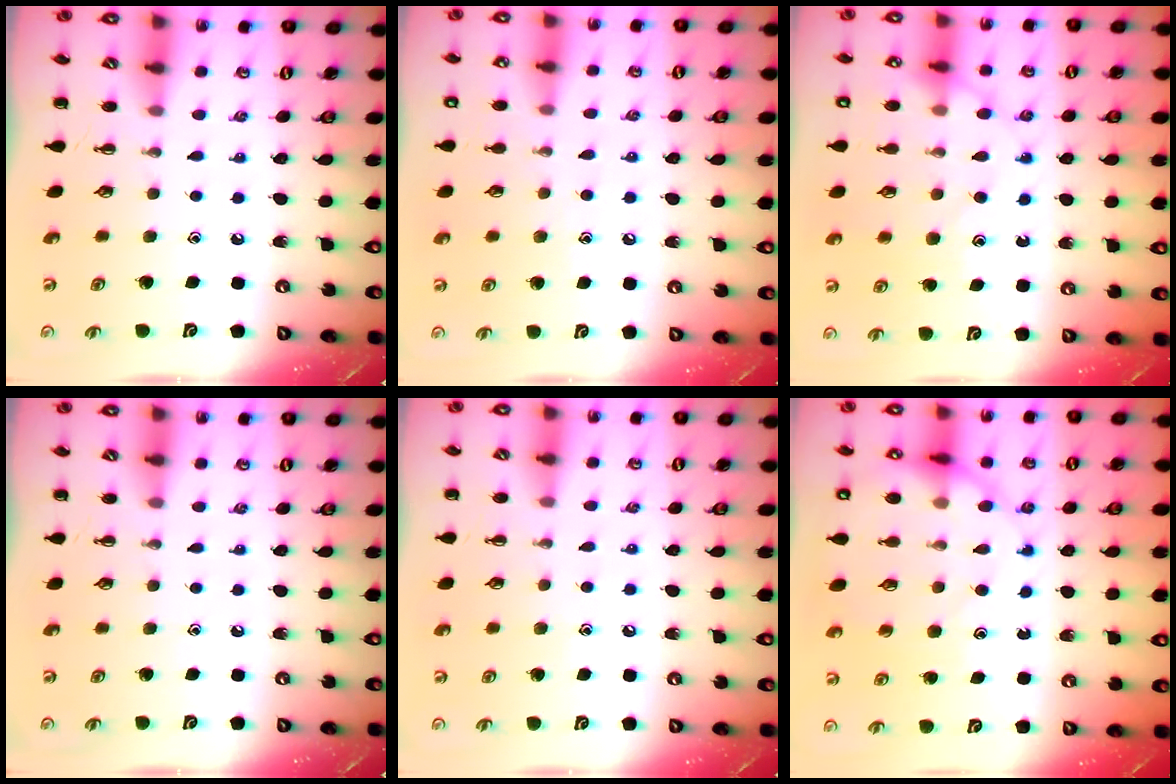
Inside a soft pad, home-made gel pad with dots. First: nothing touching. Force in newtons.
{"total": 7.8, "press": 7.5, "slide": 2.0}
{"total": 13.8, "press": 13.8, "slide": 0.9}
{"total": 0.0}
{"total": 6.2, "press": 6.0, "slide": 1.7}
{"total": 18.5, "press": 18.3, "slide": 2.5}